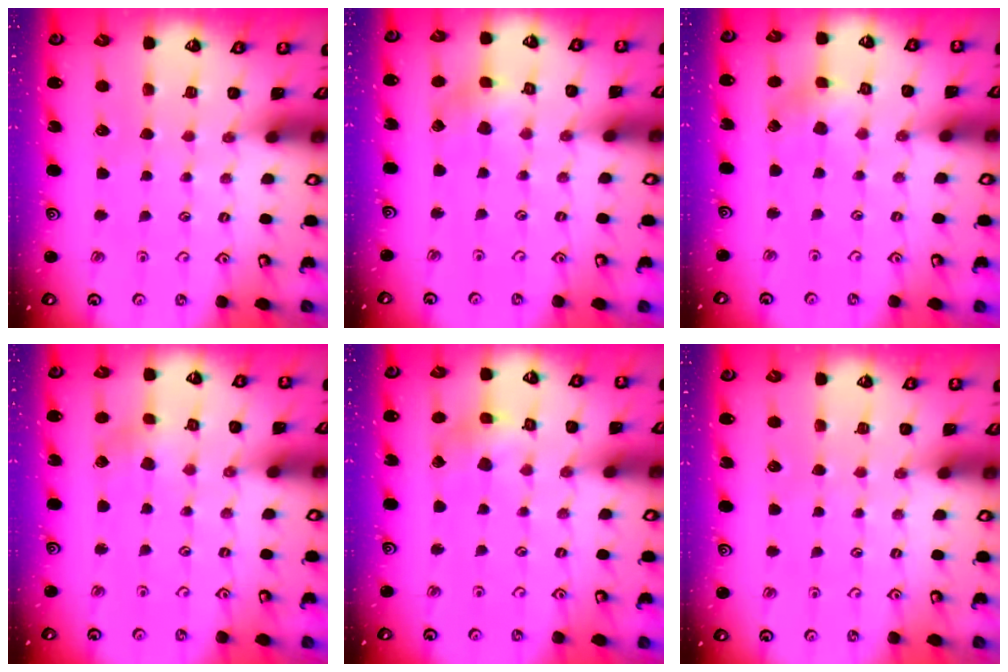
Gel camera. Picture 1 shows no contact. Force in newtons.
{"total": 2.7, "press": 2.7, "slide": 0.3}
{"total": 4.5, "press": 4.5, "slide": 0.4}
{"total": 2.6, "press": 2.5, "slide": 0.5}
{"total": 3.8, "press": 3.8, "slide": 0.4}
{"total": 0.0}